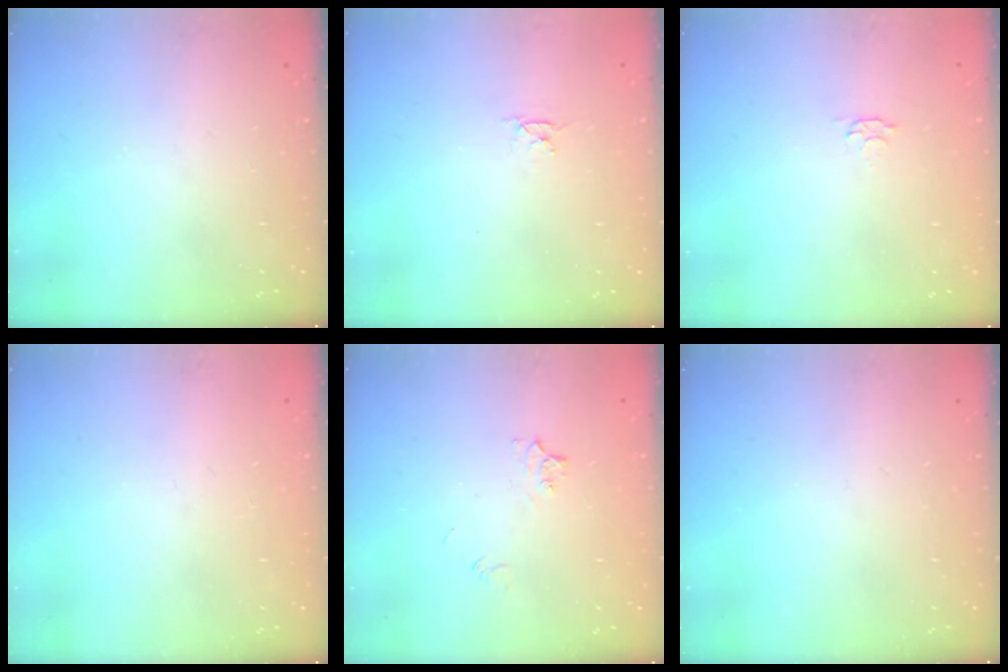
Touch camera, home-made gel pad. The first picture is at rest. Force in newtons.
{"total": 2.8, "press": 2.8, "slide": 0.3}
{"total": 2.8, "press": 2.7, "slide": 0.5}
{"total": 0.7, "press": 0.6, "slide": 0.1}
{"total": 4.3, "press": 4.2, "slide": 0.5}
{"total": 0.0}